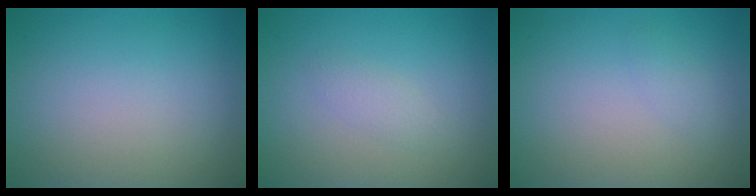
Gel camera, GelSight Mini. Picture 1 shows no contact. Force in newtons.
{"total": 1.2, "press": 1.2, "slide": 0.0}
{"total": 0.9, "press": 0.9, "slide": 0.2}